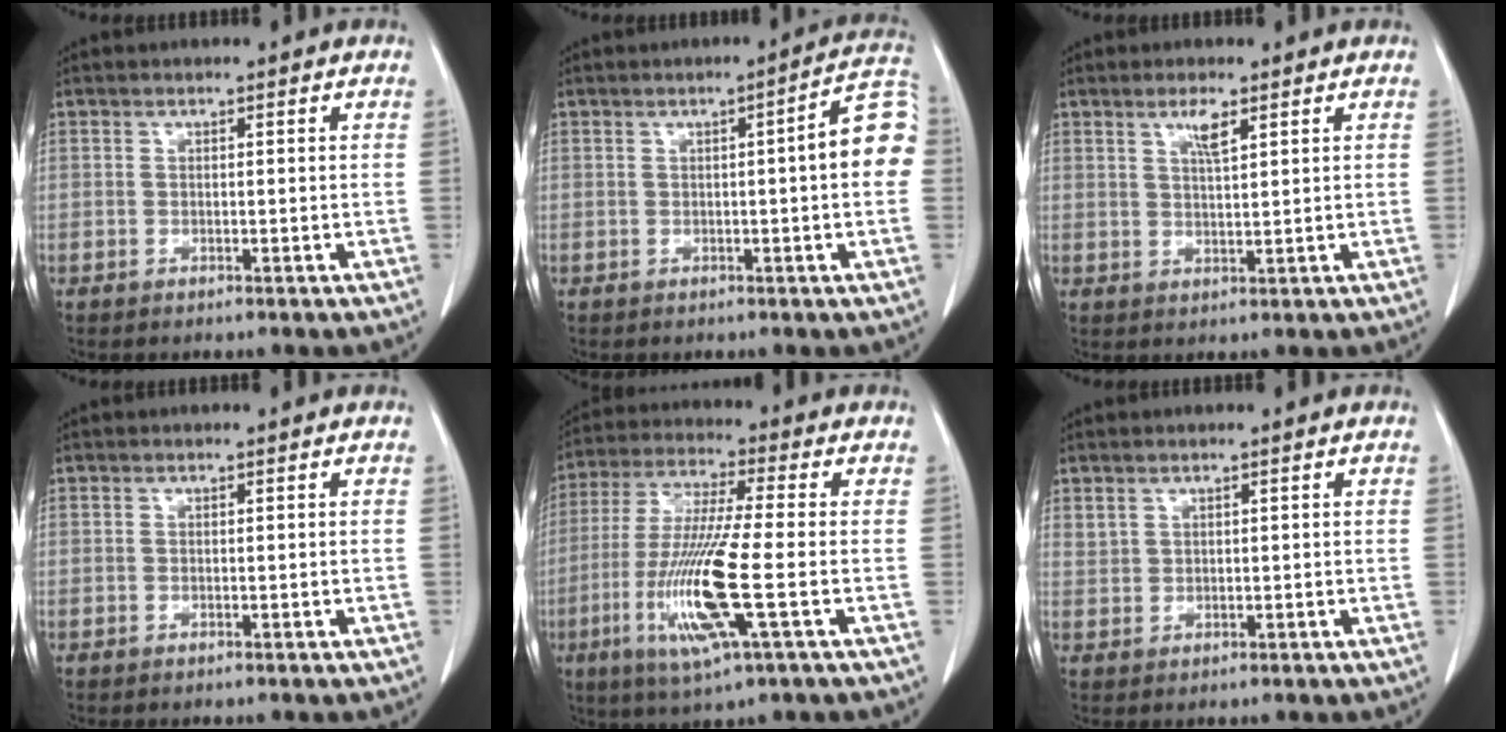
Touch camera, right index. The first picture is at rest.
{"total": 7.9, "force": [0.4, 0.8, 7.9], "torque": [-0.093, 0.020, -0.004]}
{"total": 2.9, "force": [1.7, 0.3, 2.4], "torque": [-0.048, -0.003, 0.032]}
{"total": 0.0}
{"total": 14.3, "force": [-3.9, 0.4, 13.7], "torque": [-0.288, -0.019, -0.077]}
{"total": 1.3, "force": [1.2, 0.6, 0.2], "torque": [0.000, 0.002, 0.025]}